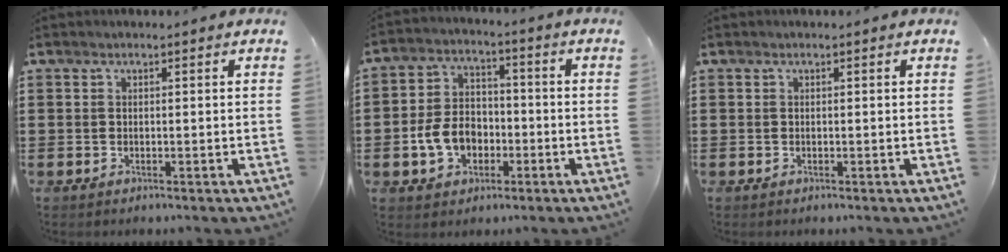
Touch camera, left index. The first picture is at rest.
{"total": 7.4, "force": [-2.4, 5.5, 4.4], "torque": [-0.110, 0.009, -0.051]}
{"total": 0.0}